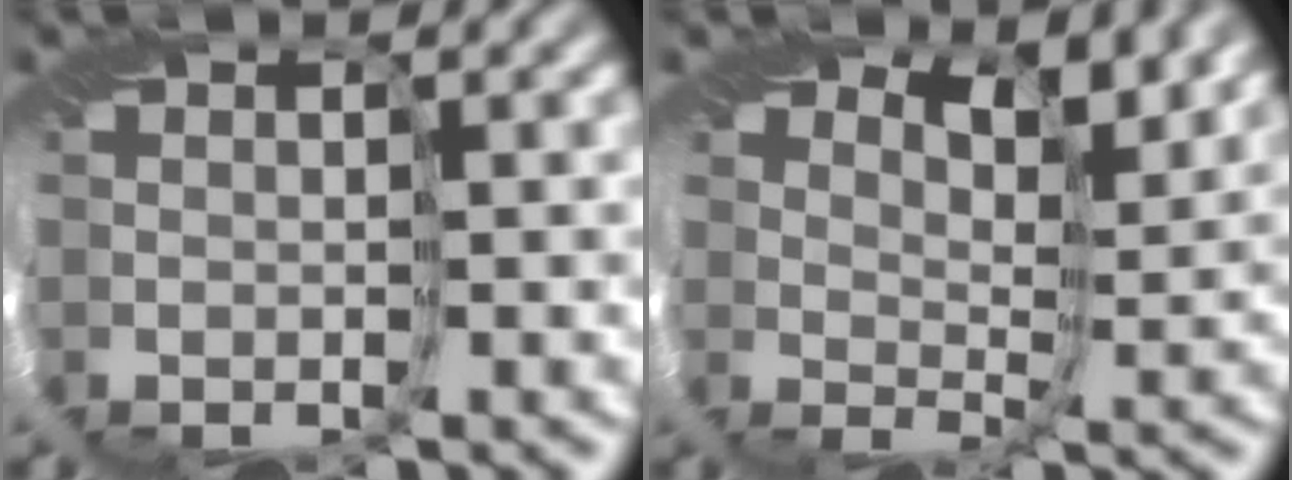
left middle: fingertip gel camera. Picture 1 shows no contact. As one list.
[{"total": 3.6, "force": [3.5, 0.3, 0.8], "torque": [-0.018, 0.001, 0.050]}]